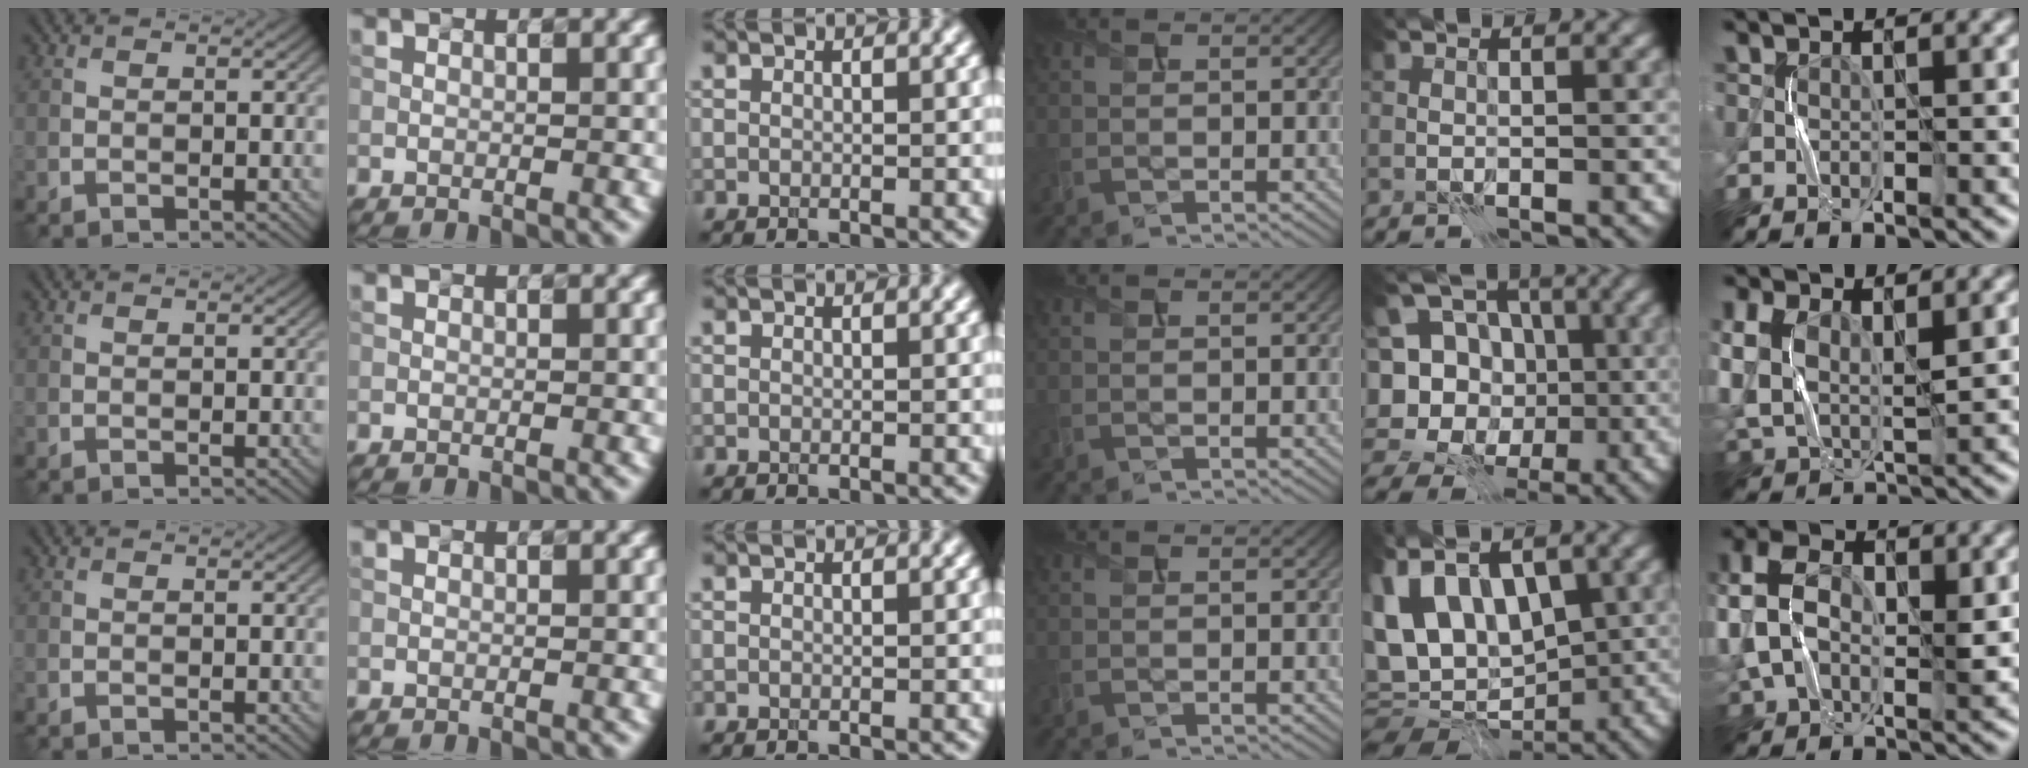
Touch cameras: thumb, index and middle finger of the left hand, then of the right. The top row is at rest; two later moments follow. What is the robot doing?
{"motion": "press", "object": "gel pad"}